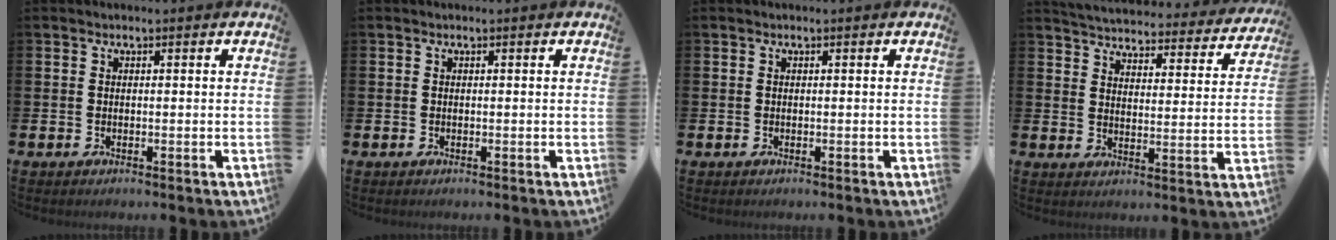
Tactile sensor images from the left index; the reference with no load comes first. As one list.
[{"total": 0.0}, {"total": 0.0}, {"total": 4.5, "force": [4.4, 0.5, 0.6], "torque": [-0.031, -0.041, 0.070]}]